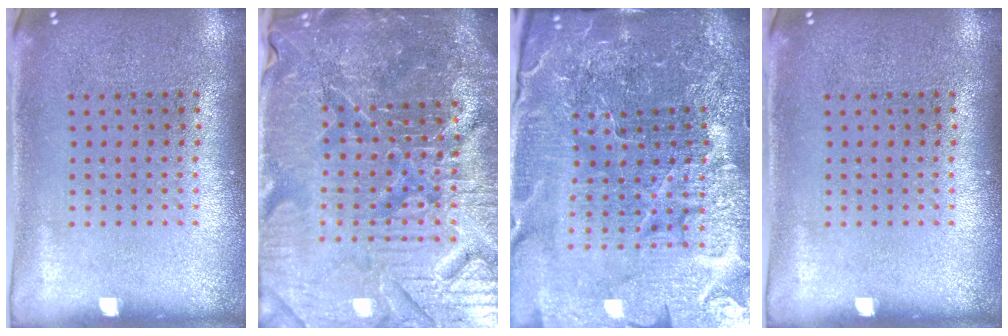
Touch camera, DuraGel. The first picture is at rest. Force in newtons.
{"total": 6.4, "press": 5.9, "slide": 2.6}
{"total": 6.7, "press": 5.9, "slide": 3.1}
{"total": 0.0}